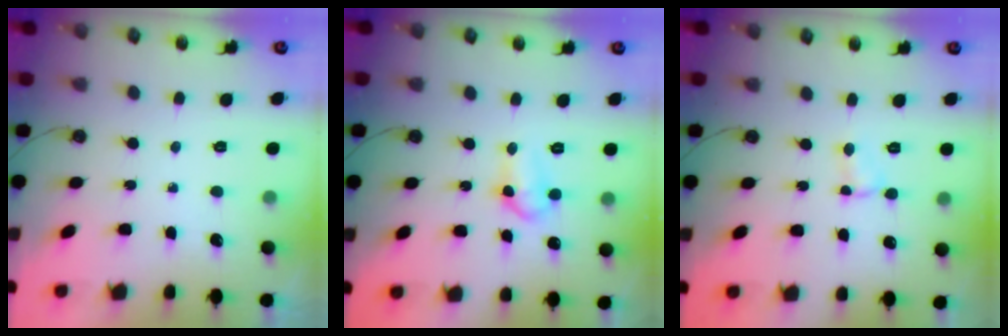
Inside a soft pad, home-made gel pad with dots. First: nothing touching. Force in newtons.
{"total": 8.1, "press": 8.0, "slide": 0.8}
{"total": 3.4, "press": 3.3, "slide": 0.3}